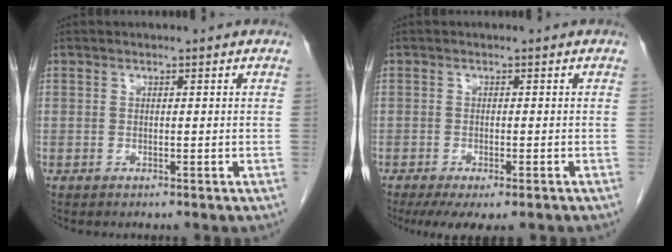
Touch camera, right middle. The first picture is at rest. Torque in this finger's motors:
{"motor_torque": [1.26, -0.88, 0.38, 0.10]}